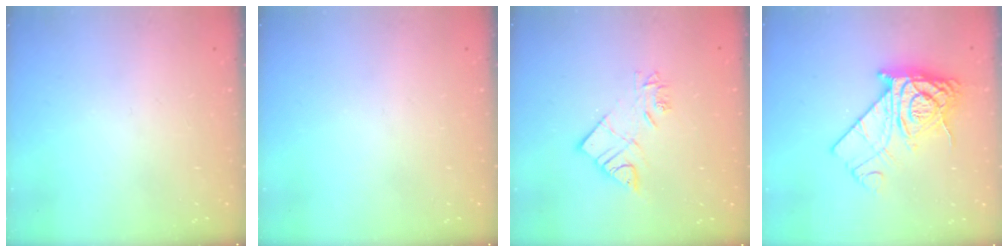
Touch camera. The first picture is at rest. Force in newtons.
{"total": 0.0}
{"total": 9.9, "press": 9.9, "slide": 0.8}
{"total": 12.9, "press": 12.8, "slide": 1.1}